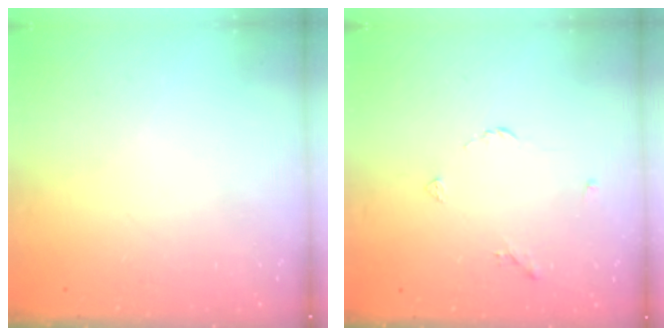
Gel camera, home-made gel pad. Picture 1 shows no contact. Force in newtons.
{"total": 3.6, "press": 3.6, "slide": 0.7}